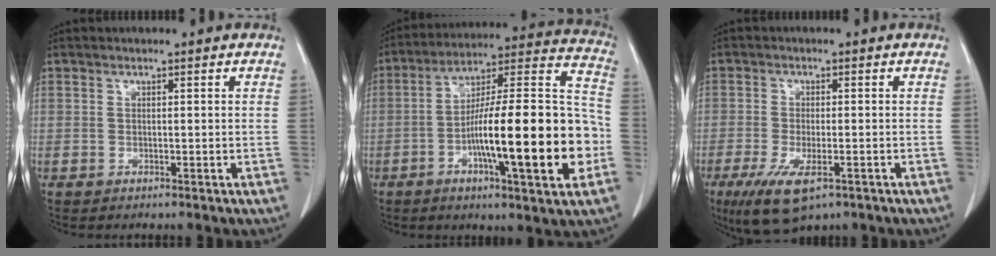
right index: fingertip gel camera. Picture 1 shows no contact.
{"total": 23.3, "force": [-6.0, 2.9, 22.3], "torque": [-0.318, 0.010, -0.094]}
{"total": 8.4, "force": [-4.6, 2.8, 6.4], "torque": [-0.117, -0.021, -0.073]}